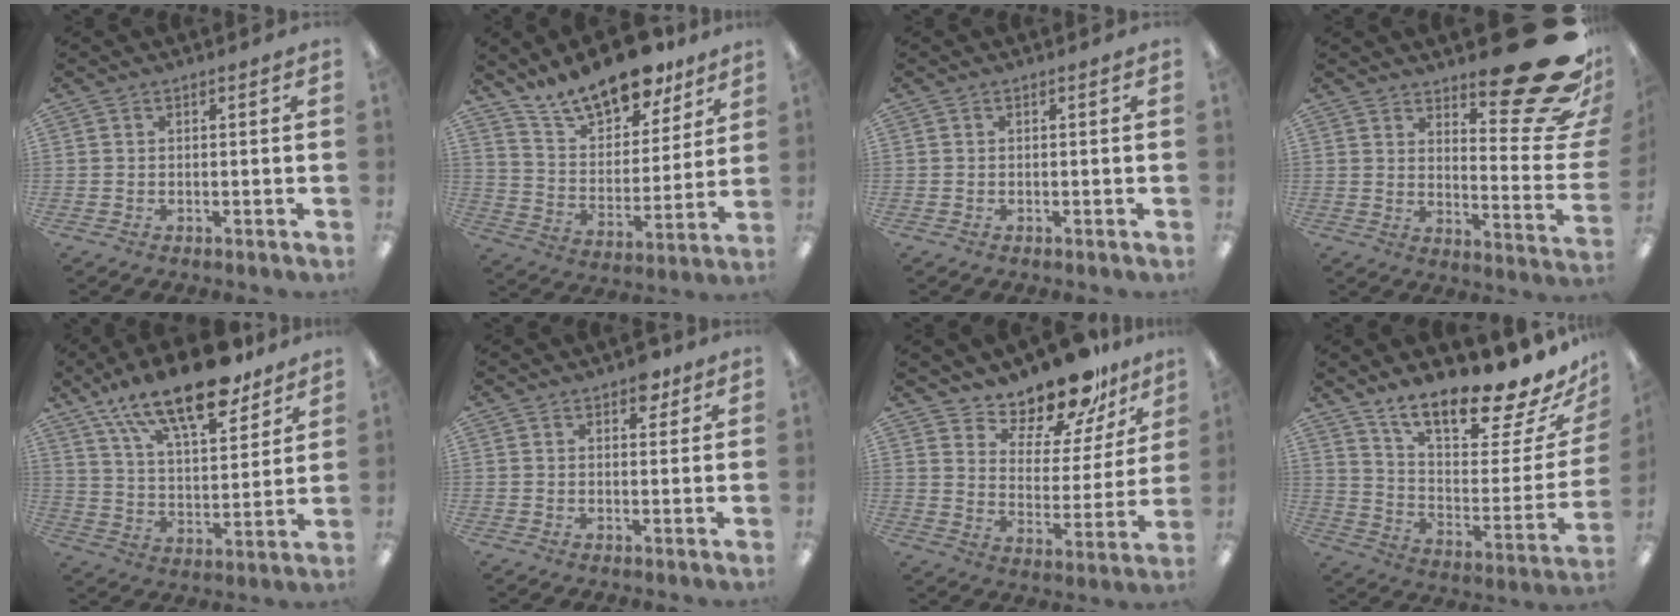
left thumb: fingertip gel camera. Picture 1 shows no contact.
{"total": 17.1, "force": [14.2, 6.6, 6.8], "torque": [-0.127, -0.095, 0.253]}
{"total": 0.0}
{"total": 23.4, "force": [15.8, 7.4, 15.6], "torque": [-0.182, -0.116, 0.254]}
{"total": 20.1, "force": [14.6, 7.2, 11.7], "torque": [-0.195, -0.080, 0.249]}
{"total": 4.4, "force": [3.1, 2.4, 2.1], "torque": [-0.015, -0.008, 0.050]}
{"total": 15.0, "force": [13.7, 4.5, 4.2], "torque": [-0.079, -0.118, 0.241]}
{"total": 18.7, "force": [15.8, 4.2, 9.1], "torque": [-0.132, -0.130, 0.263]}